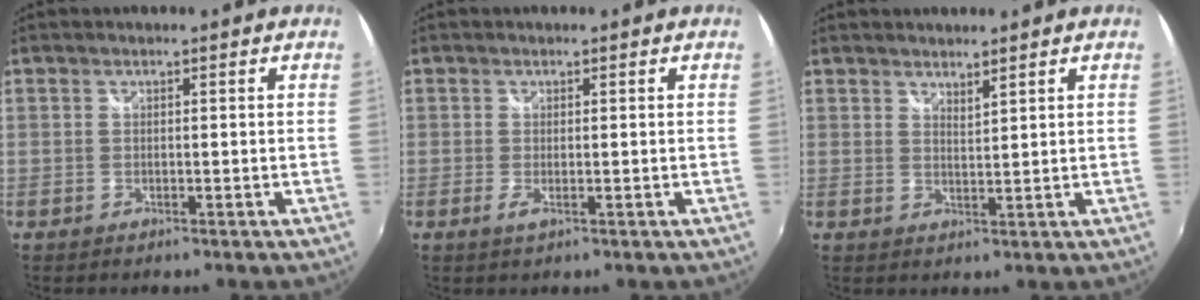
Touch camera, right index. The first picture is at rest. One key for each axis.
{"total": 1.3, "fx": -0.3, "fy": 0.1, "fz": 1.2, "tx": -0.024, "ty": -0.006, "tz": -0.006}
{"total": 2.1, "fx": 2.0, "fy": 0.2, "fz": 0.8, "tx": -0.012, "ty": 0.000, "tz": 0.033}